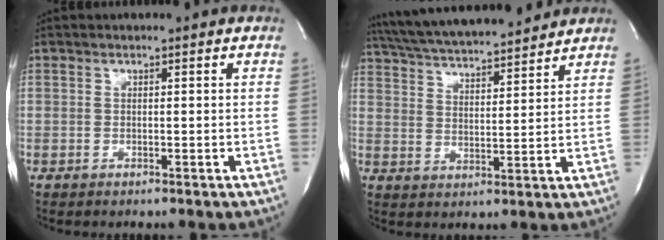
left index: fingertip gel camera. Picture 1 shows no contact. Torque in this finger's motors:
{"motor_torque": [0.23, -0.23, 0.43, 0.21]}